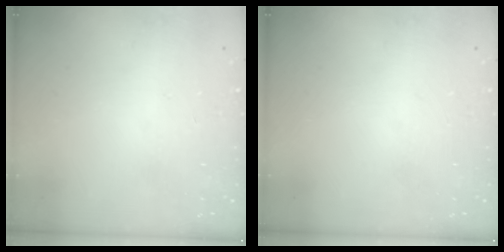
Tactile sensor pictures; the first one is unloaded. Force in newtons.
{"total": 0.0}